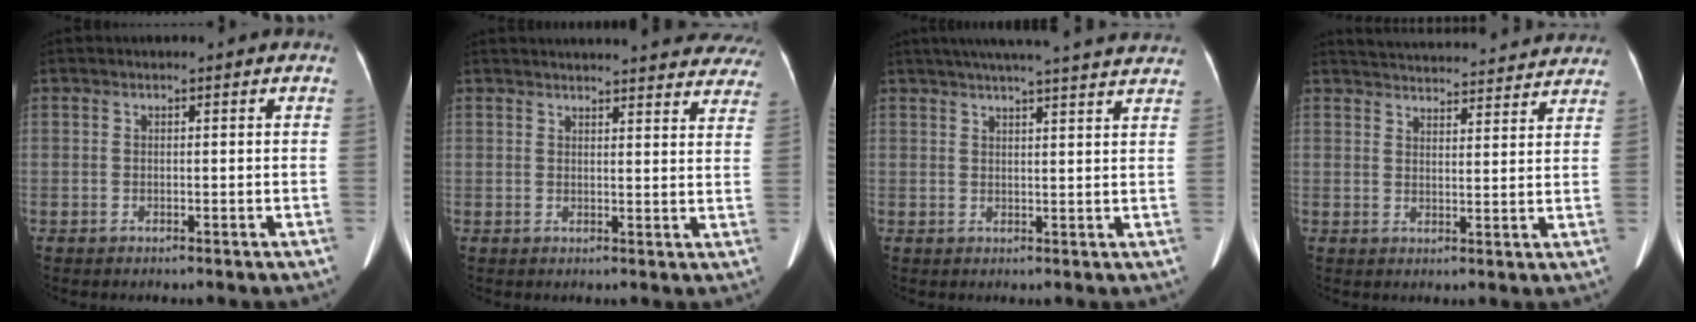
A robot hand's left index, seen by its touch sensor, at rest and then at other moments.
{"total": 27.1, "force": [25.4, 5.0, 8.2], "torque": [-0.117, -0.044, 0.285]}
{"total": 20.3, "force": [18.2, 0.8, 9.1], "torque": [-0.139, 0.023, 0.227]}
{"total": 21.8, "force": [20.9, 3.5, 5.3], "torque": [-0.085, 0.003, 0.262]}